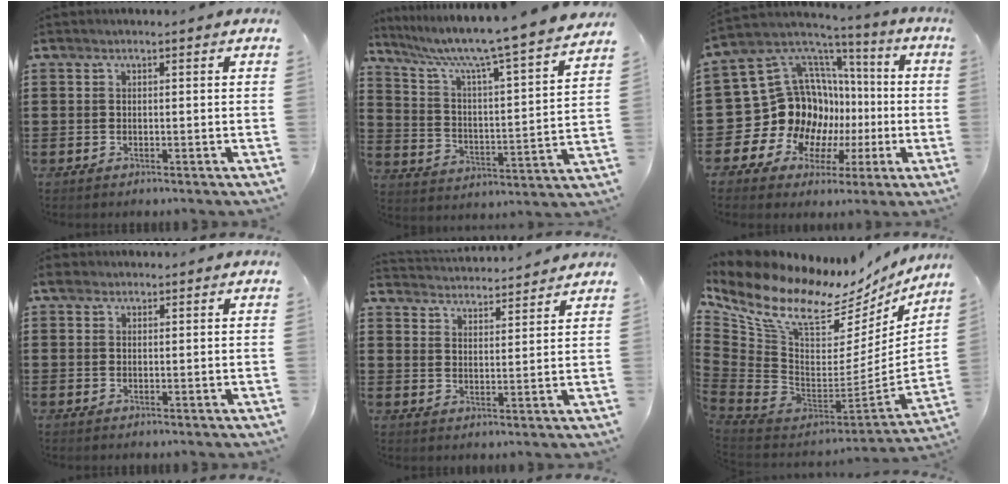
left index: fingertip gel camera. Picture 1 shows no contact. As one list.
[{"total": 7.6, "force": [6.4, -0.6, 4.0], "torque": [-0.105, -0.055, 0.097]}, {"total": 17.1, "force": [-1.3, 15.5, 7.0], "torque": [-0.178, -0.039, 0.017]}, {"total": 1.9, "force": [1.3, 1.2, 0.7], "torque": [-0.011, 0.006, 0.021]}, {"total": 3.6, "force": [3.6, -0.3, -0.4], "torque": [-0.008, -0.024, 0.061]}, {"total": 12.4, "force": [8.5, 5.6, 7.2], "torque": [-0.190, -0.067, 0.144]}]